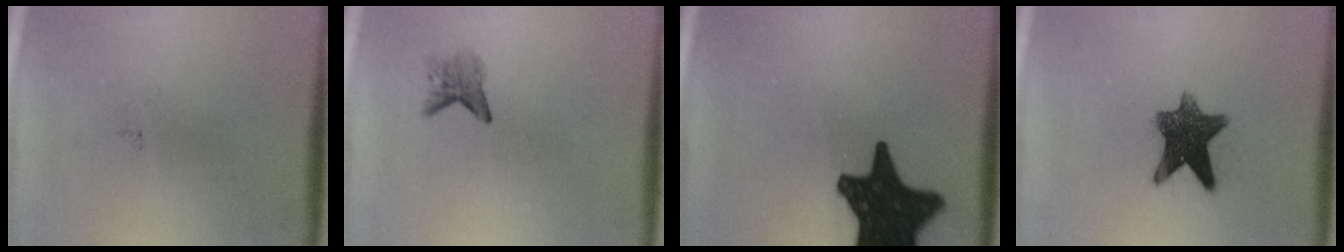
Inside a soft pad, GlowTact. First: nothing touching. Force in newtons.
{"total": 1.8}
{"total": 18.9}
{"total": 10.1}